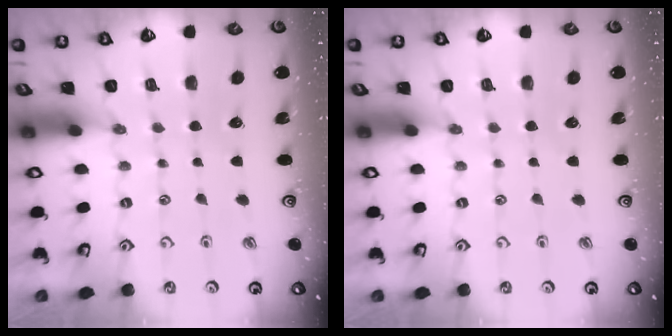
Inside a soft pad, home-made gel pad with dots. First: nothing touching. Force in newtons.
{"total": 0.0}